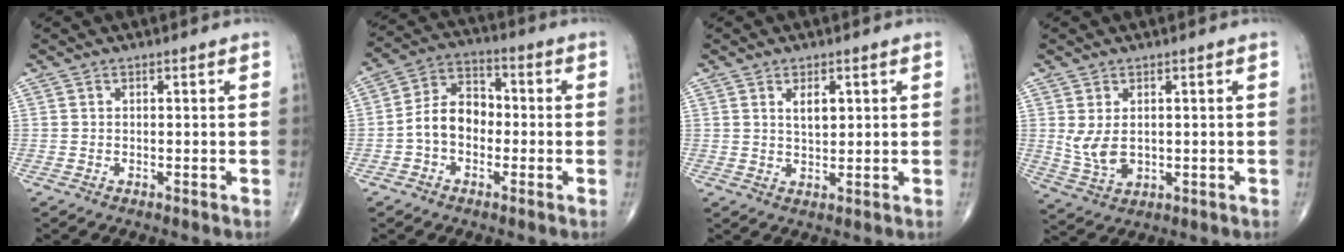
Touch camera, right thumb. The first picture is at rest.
{"total": 9.9, "force": [-2.0, 7.3, 6.4], "torque": [-0.100, 0.041, -0.052]}
{"total": 3.4, "force": [1.3, 1.7, 2.7], "torque": [-0.033, -0.010, 0.023]}
{"total": 5.7, "force": [0.7, 3.6, 4.4], "torque": [-0.084, -0.009, 0.027]}